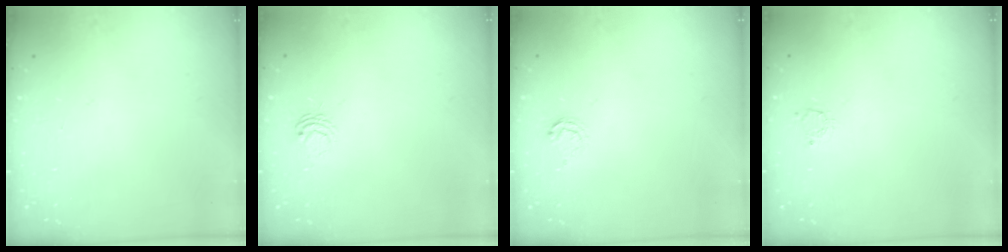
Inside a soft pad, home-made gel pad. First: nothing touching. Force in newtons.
{"total": 5.2, "press": 5.2, "slide": 0.4}
{"total": 4.4, "press": 4.3, "slide": 0.5}
{"total": 3.4, "press": 3.4, "slide": 0.4}